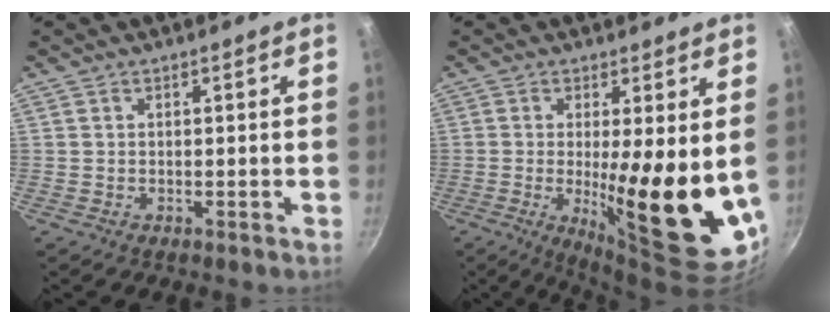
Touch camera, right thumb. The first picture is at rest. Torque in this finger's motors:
{"motor_torque": [1.72, 3.28, 2.03, 0.30, 0.39]}